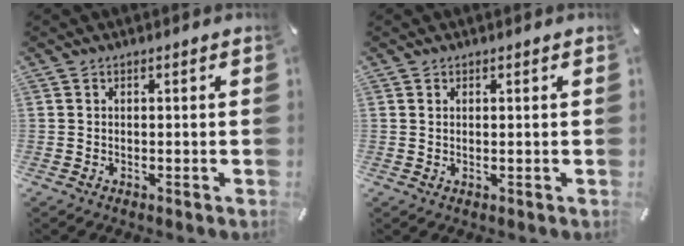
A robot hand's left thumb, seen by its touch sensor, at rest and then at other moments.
{"total": 1.0, "force": [0.5, 0.0, 0.8], "torque": [-0.015, -0.002, 0.009]}